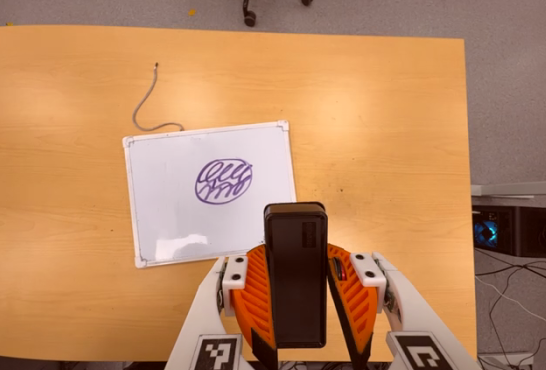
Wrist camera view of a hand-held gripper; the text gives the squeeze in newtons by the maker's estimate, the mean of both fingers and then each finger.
{"total": 7.4, "left": 6.4, "right": 8.4}